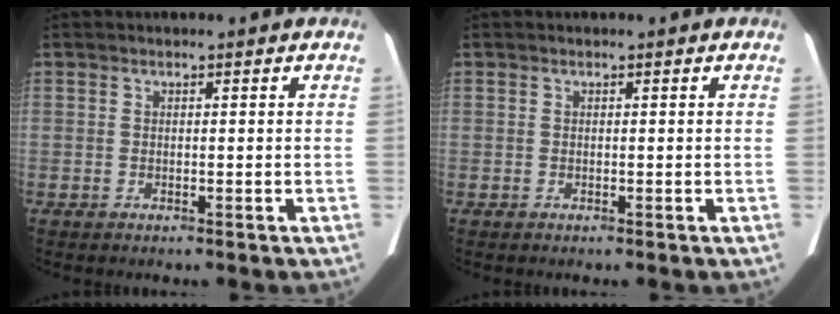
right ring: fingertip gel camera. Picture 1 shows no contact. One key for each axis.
{"total": 0.0}